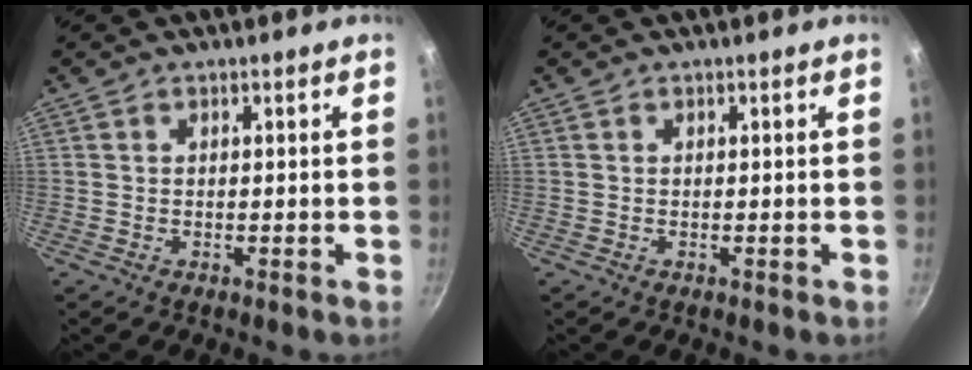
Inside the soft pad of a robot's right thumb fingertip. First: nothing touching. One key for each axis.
{"total": 0.0}